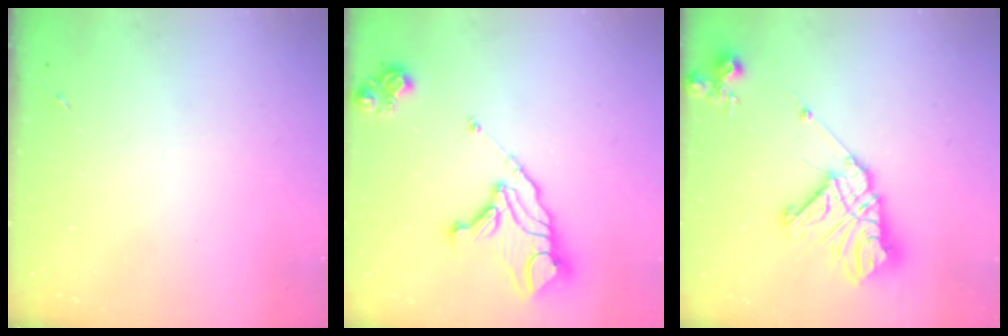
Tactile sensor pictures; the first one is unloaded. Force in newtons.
{"total": 15.4, "press": 15.3, "slide": 1.7}
{"total": 17.8, "press": 17.7, "slide": 2.1}